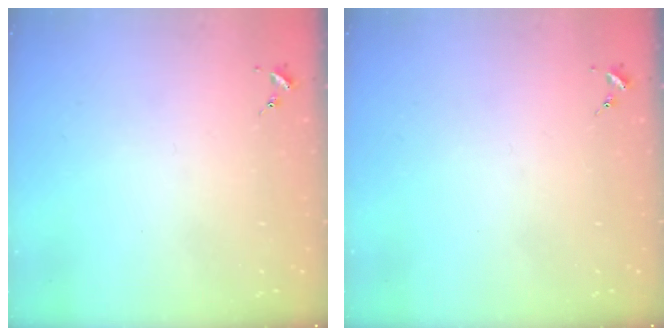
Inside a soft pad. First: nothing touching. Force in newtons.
{"total": 0.0}